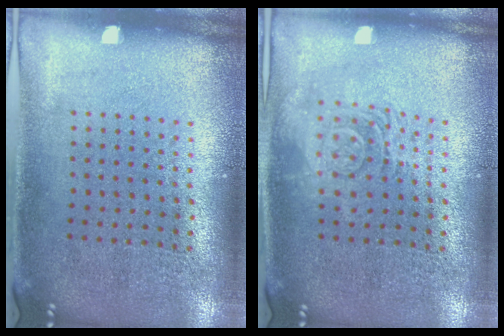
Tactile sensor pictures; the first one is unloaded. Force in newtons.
{"total": 3.0, "press": 2.9, "slide": 0.4}